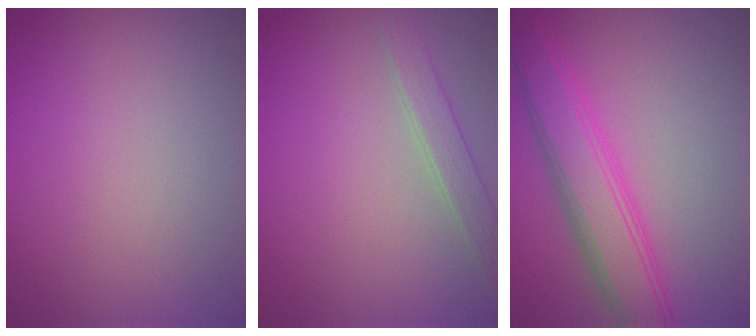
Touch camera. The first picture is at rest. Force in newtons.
{"total": 1.9, "press": 1.9, "slide": 0.1}
{"total": 5.5, "press": 5.5, "slide": 0.2}